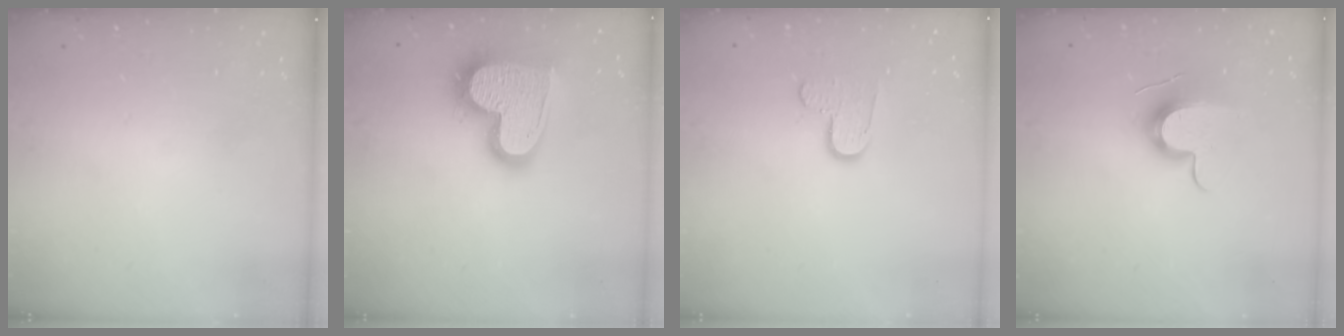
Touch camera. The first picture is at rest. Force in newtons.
{"total": 21.5, "press": 21.4, "slide": 1.5}
{"total": 8.3, "press": 8.3, "slide": 0.6}
{"total": 11.3, "press": 11.3, "slide": 0.4}